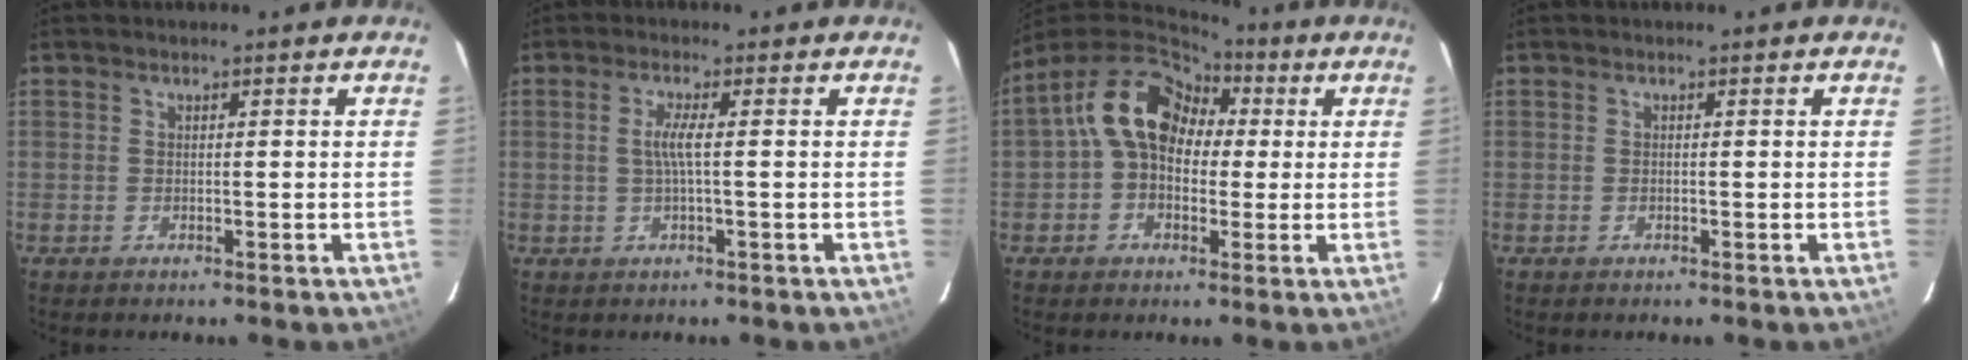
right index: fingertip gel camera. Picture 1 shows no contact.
{"total": 2.8, "force": [-0.1, -0.4, 2.8], "torque": [-0.057, 0.000, -0.002]}
{"total": 12.8, "force": [2.1, 9.9, 7.9], "torque": [-0.152, 0.045, 0.028]}
{"total": 0.0}